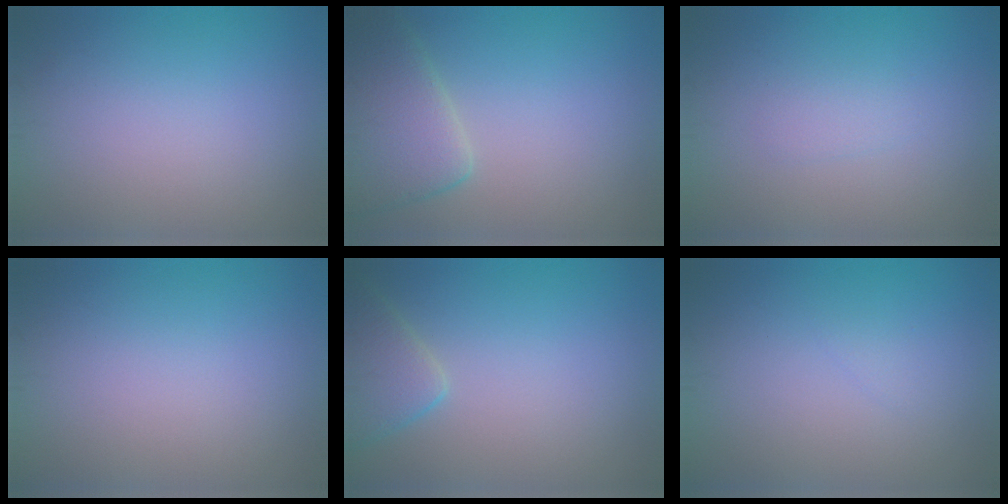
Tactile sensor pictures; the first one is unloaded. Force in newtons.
{"total": 5.3, "press": 5.3, "slide": 0.4}
{"total": 1.0, "press": 1.0, "slide": 0.1}
{"total": 0.0}
{"total": 3.3, "press": 3.3, "slide": 0.3}
{"total": 0.5, "press": 0.5, "slide": 0.1}